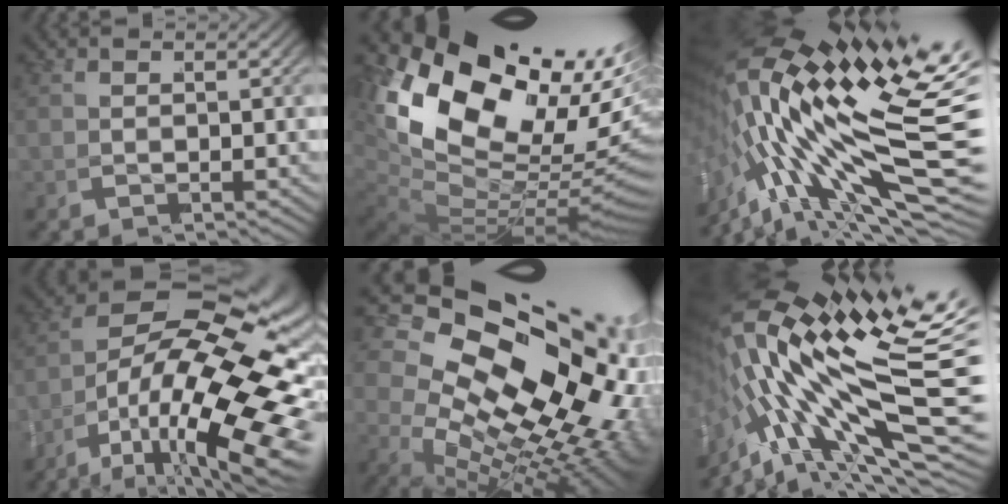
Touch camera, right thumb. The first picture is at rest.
{"total": 23.1, "force": [0.0, 15.9, 16.7], "torque": [-0.289, -0.053, 0.008]}
{"total": 14.1, "force": [-1.5, 6.9, 12.2], "torque": [-0.216, -0.036, -0.017]}
{"total": 19.8, "force": [-3.1, 11.4, 15.8], "torque": [-0.251, -0.052, -0.030]}
{"total": 21.3, "force": [-1.0, 13.8, 16.2], "torque": [-0.269, -0.062, 0.005]}
{"total": 13.5, "force": [-0.1, 6.1, 12.0], "torque": [-0.201, -0.017, -0.001]}